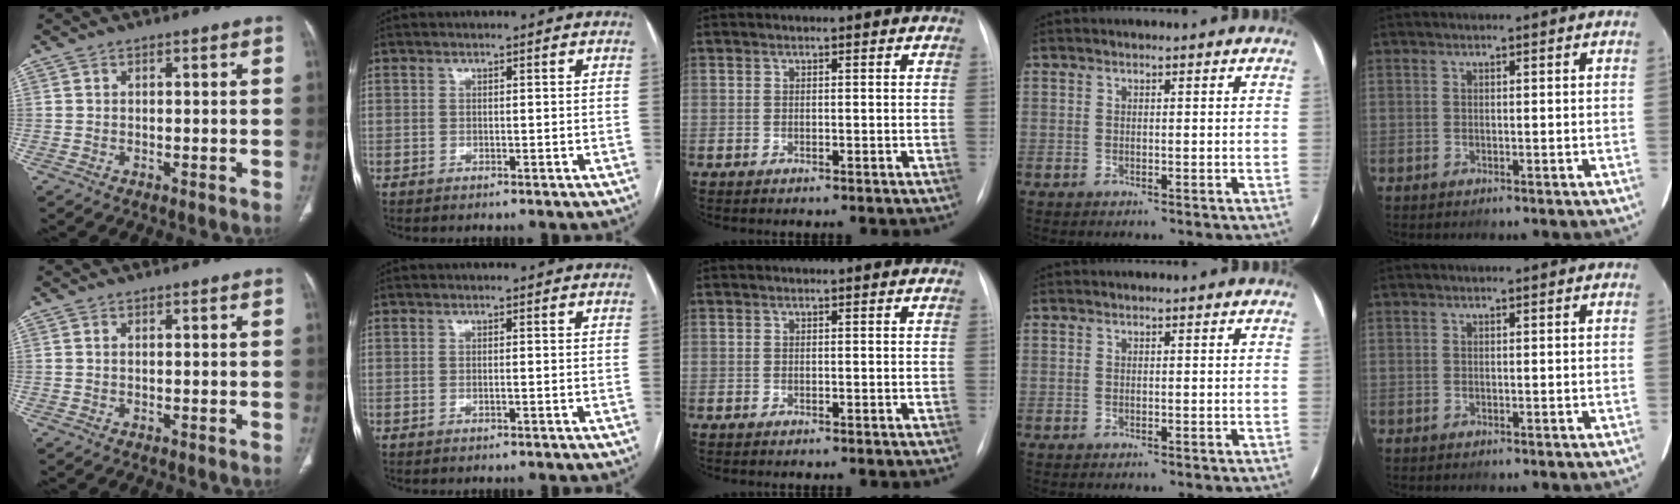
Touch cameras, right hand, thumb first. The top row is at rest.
{"thumb": {"total": 0.5, "force": [0.1, 0.3, 0.4], "torque": [-0.014, 0.004, 0.004]}}